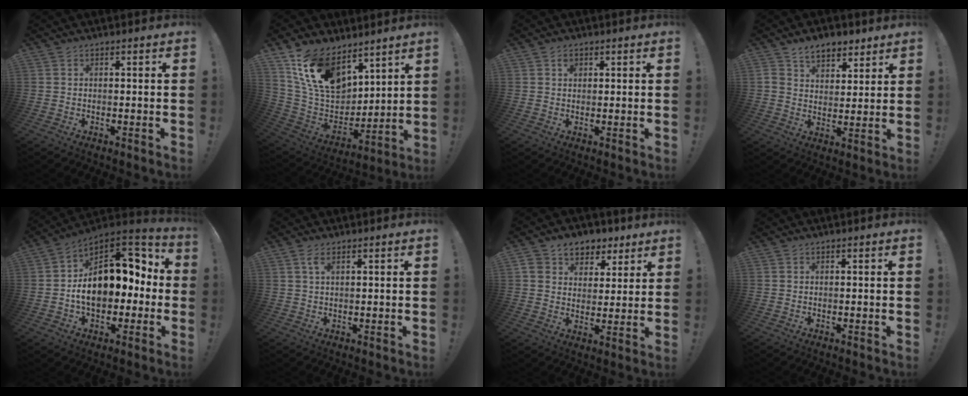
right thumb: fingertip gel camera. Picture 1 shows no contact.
{"total": 17.8, "force": [10.9, 10.2, 9.6], "torque": [-0.174, -0.064, 0.208]}
{"total": 1.5, "force": [0.8, 1.1, 0.5], "torque": [0.012, -0.008, 0.010]}
{"total": 7.7, "force": [5.3, 4.6, 3.0], "torque": [-0.042, -0.028, 0.100]}
{"total": 19.2, "force": [0.3, 12.4, 14.7], "torque": [-0.202, 0.008, 0.014]}
{"total": 2.6, "force": [1.3, 0.9, 2.1], "torque": [-0.038, -0.003, 0.021]}
{"total": 8.0, "force": [4.2, 6.5, 2.0], "torque": [-0.025, -0.022, 0.084]}
{"total": 0.0}